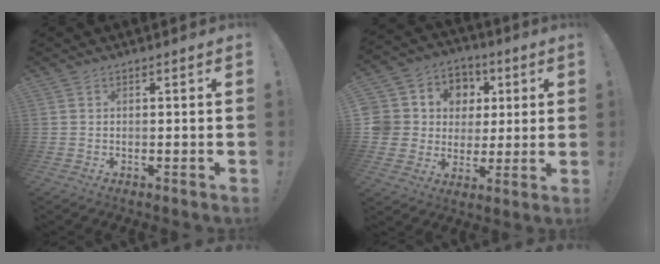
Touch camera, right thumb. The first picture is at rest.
{"total": 11.0, "force": [2.2, 10.3, 3.2], "torque": [-0.048, -0.009, 0.066]}